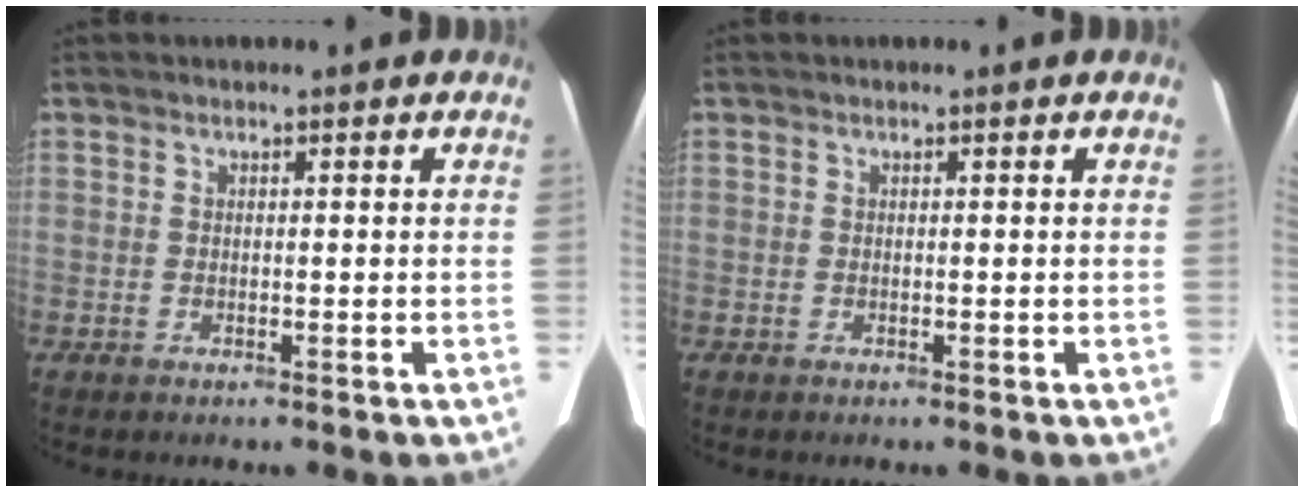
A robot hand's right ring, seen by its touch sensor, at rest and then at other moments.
{"total": 0.0}